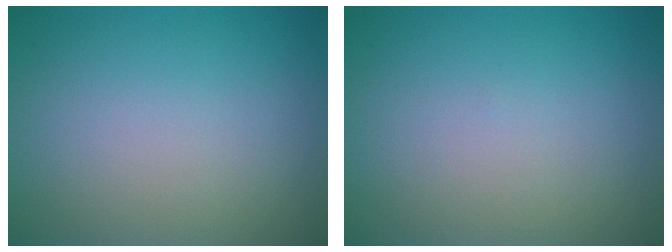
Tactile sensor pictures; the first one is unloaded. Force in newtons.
{"total": 0.0}